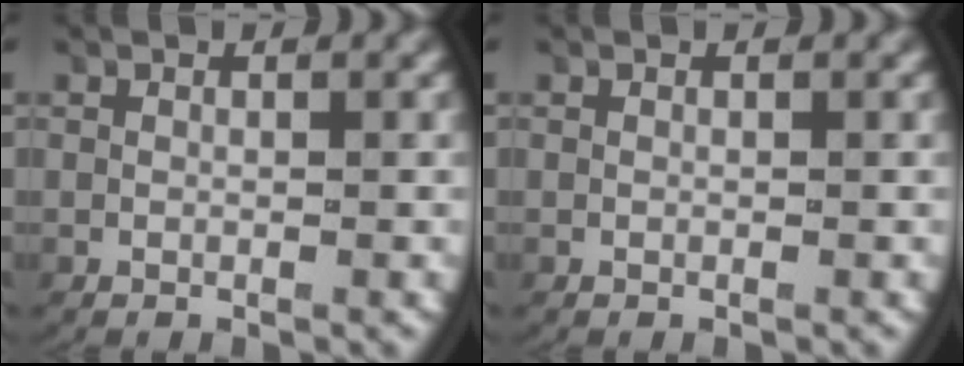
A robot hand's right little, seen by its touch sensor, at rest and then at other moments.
{"total": 0.0}